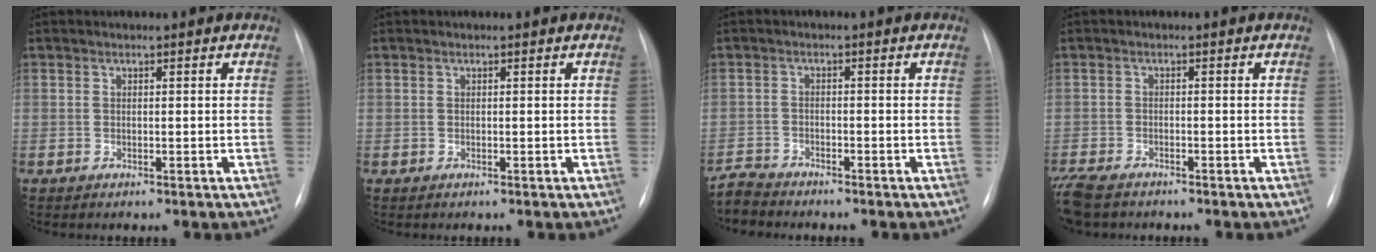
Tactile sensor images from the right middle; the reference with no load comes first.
{"total": 0.0}
{"total": 2.9, "force": [-2.8, 0.2, -0.6], "torque": [0.013, -0.013, -0.054]}
{"total": 6.4, "force": [-5.1, 2.7, 2.8], "torque": [-0.057, -0.013, -0.086]}